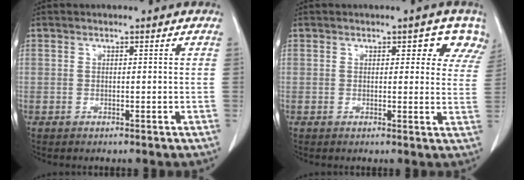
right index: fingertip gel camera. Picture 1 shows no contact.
{"total": 4.6, "force": [3.2, 2.3, 2.3], "torque": [-0.006, -0.002, 0.021]}